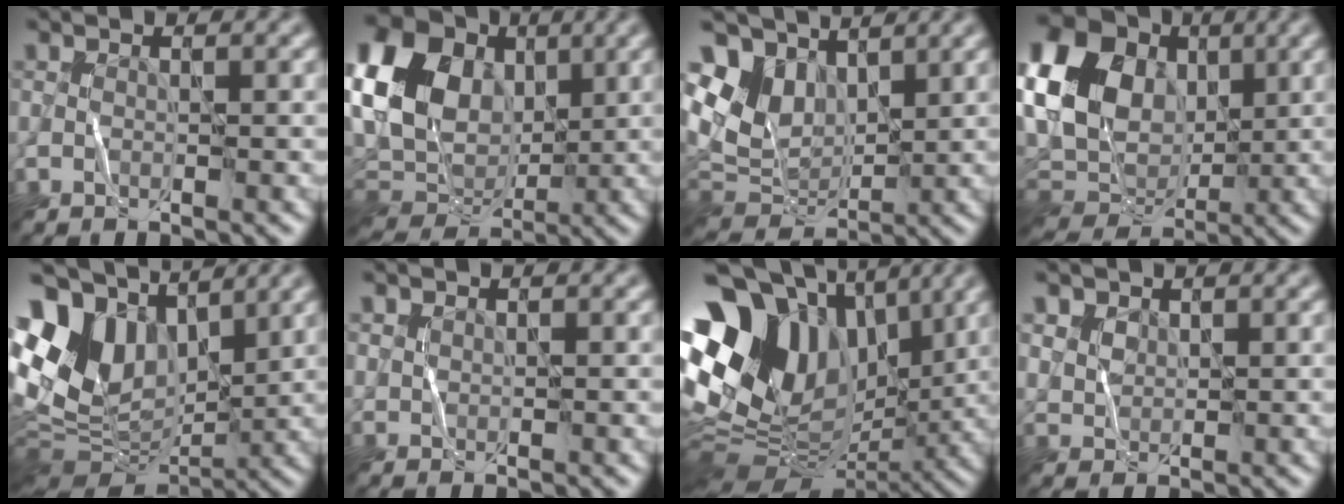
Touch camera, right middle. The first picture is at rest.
{"total": 12.9, "force": [2.7, 10.2, 7.4], "torque": [-0.163, 0.022, 0.045]}
{"total": 6.6, "force": [3.2, 4.9, 3.1], "torque": [-0.071, 0.000, 0.058]}
{"total": 14.9, "force": [3.2, 12.0, 8.2], "torque": [-0.182, 0.032, 0.040]}
{"total": 12.0, "force": [4.3, 7.7, 8.1], "torque": [-0.189, 0.016, 0.079]}
{"total": 0.6, "force": [0.6, 0.3, 0.0], "torque": [0.001, -0.001, 0.016]}
{"total": 15.6, "force": [3.9, 11.2, 10.1], "torque": [-0.204, 0.024, 0.070]}
{"total": 1.6, "force": [1.2, 1.0, 0.1], "torque": [-0.004, 0.000, 0.029]}